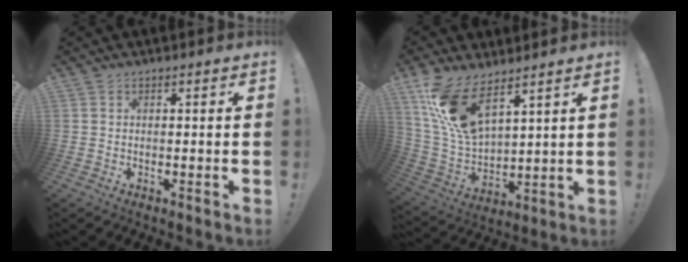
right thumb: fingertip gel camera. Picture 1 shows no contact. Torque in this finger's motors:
{"motor_torque": [0.73, 3.63, 0.47, 0.15, 0.45]}